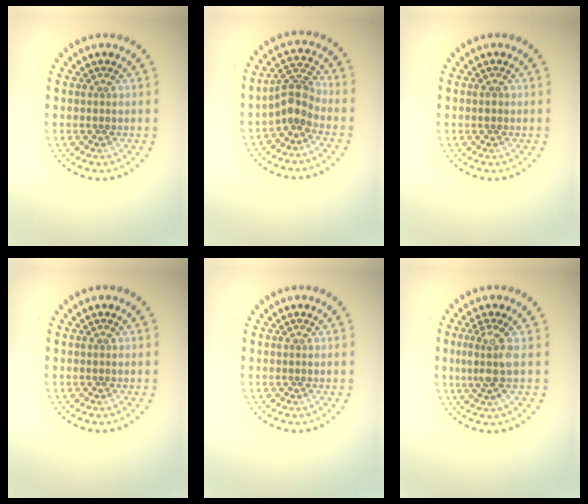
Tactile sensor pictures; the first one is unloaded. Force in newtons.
{"total": 2.9, "press": 2.2, "slide": 1.8}
{"total": 0.5, "press": 0.5, "slide": 0.0}
{"total": 0.0}
{"total": 0.0}
{"total": 2.9, "press": 2.2, "slide": 1.8}